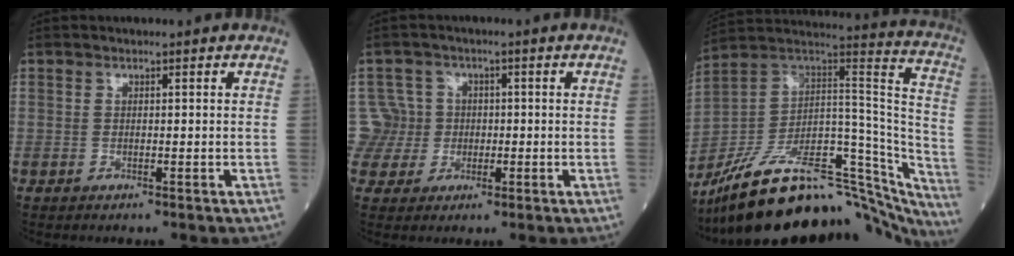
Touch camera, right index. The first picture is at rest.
{"total": 5.5, "force": [0.3, 5.5, -0.4], "torque": [0.021, 0.021, 0.007]}
{"total": 33.1, "force": [-26.9, 10.1, 16.4], "torque": [-0.195, 0.029, -0.381]}